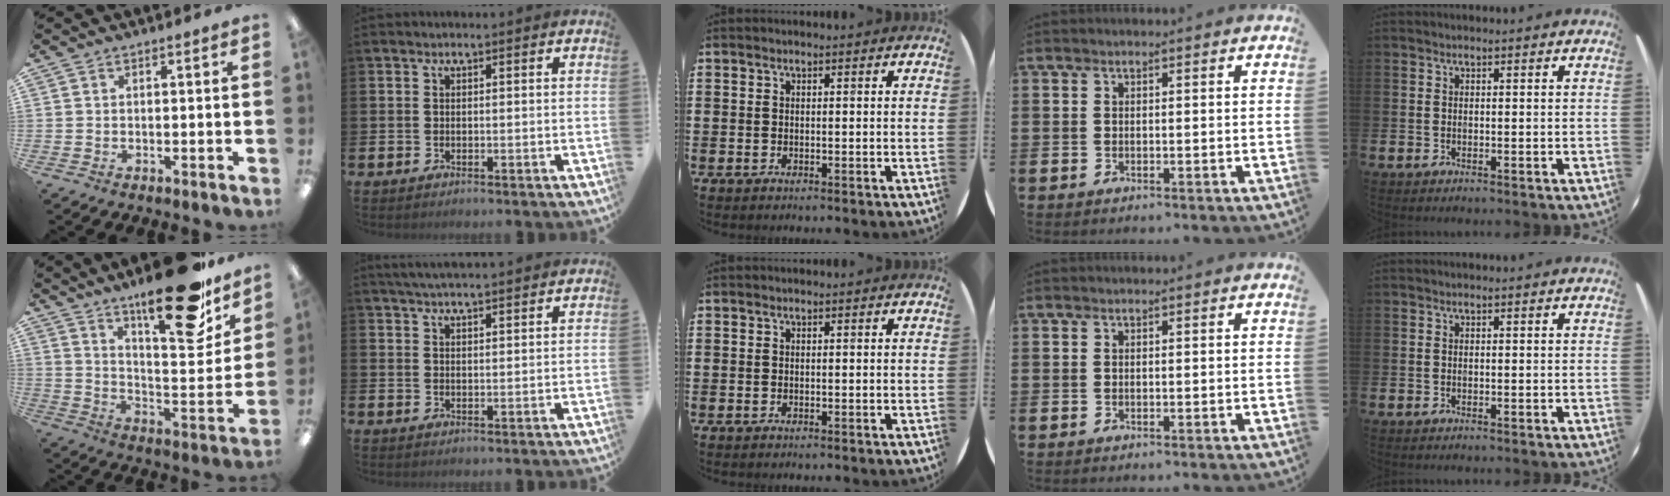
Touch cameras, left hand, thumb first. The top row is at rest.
{"thumb": {"total": 23.3, "force": [17.5, 6.2, 14.1], "torque": [-0.203, -0.120, 0.281]}, "index": {"total": 3.8, "force": [3.8, 0.0, 0.7], "torque": [-0.021, -0.011, 0.069]}}